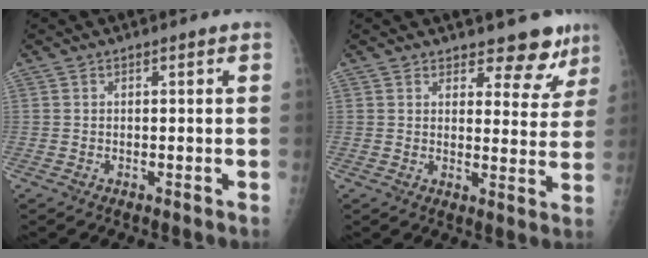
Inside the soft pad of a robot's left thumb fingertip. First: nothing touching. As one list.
[{"total": 7.7, "force": [6.5, 3.5, 2.2], "torque": [0.007, -0.045, 0.075]}]